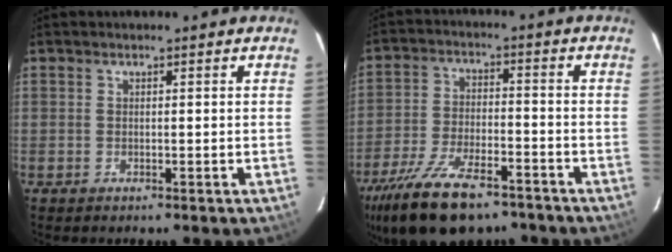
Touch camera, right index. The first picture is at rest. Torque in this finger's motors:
{"motor_torque": [1.61, -0.53, 0.73, 0.18]}